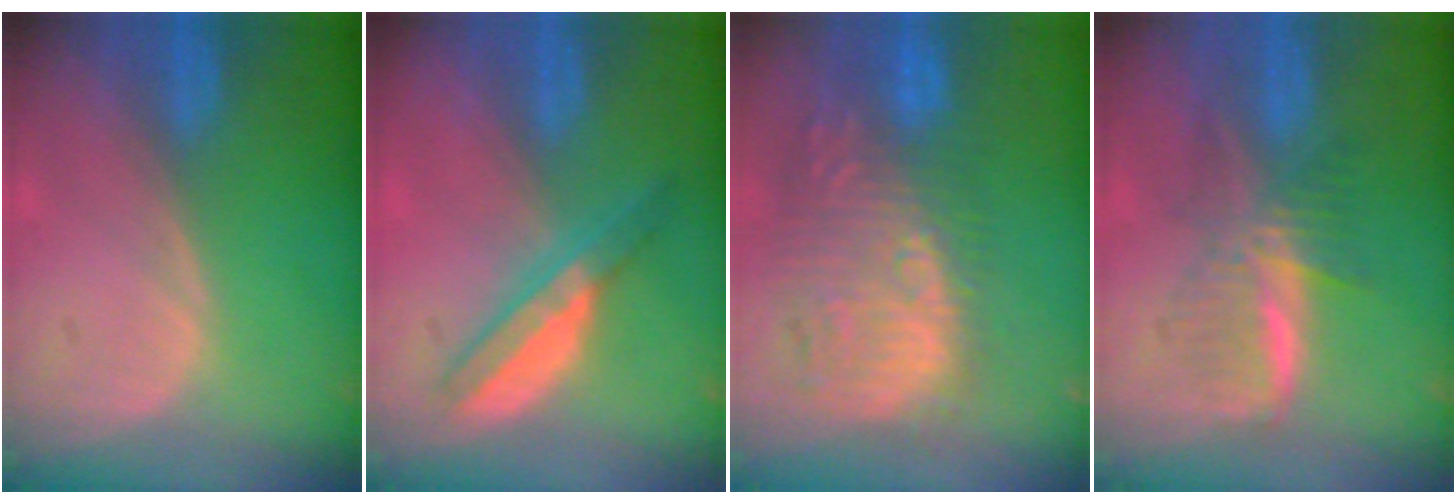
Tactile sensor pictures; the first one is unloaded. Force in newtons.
{"total": 4.8, "press": 4.8, "slide": 0.8}
{"total": 12.1, "press": 11.3, "slide": 4.3}
{"total": 5.9, "press": 5.8, "slide": 1.1}